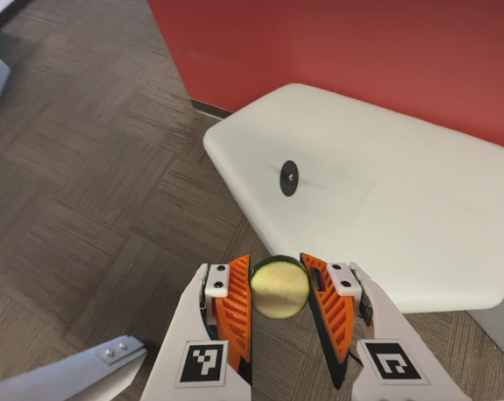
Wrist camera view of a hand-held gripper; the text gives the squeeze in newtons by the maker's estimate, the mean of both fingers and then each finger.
{"total": 13.4, "left": 13.9, "right": 12.9}